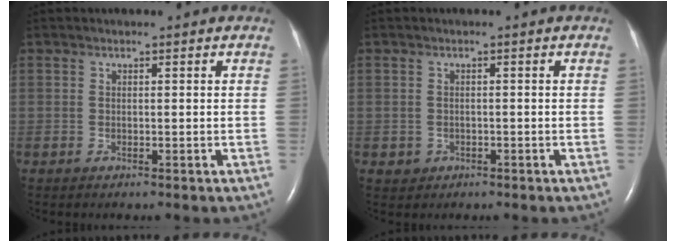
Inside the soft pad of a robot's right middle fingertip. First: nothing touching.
{"total": 1.5, "force": [-0.6, 1.4, 0.1], "torque": [0.000, 0.006, -0.006]}